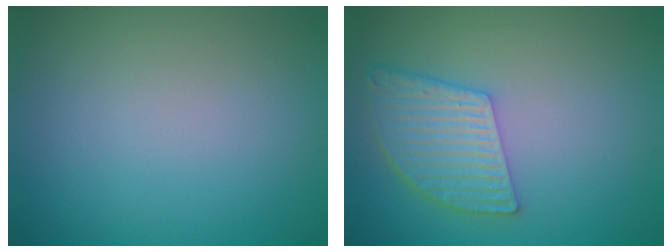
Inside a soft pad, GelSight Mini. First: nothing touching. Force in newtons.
{"total": 5.2, "press": 4.1, "slide": 3.2}